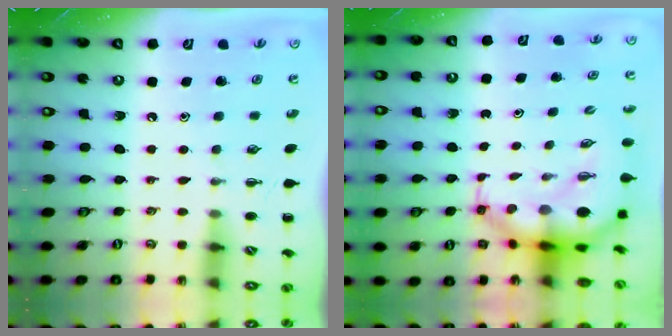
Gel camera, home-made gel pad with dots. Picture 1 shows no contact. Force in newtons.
{"total": 8.8, "press": 8.5, "slide": 2.3}